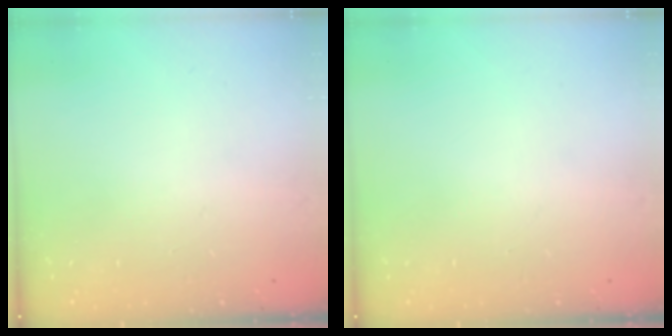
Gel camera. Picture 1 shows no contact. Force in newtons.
{"total": 0.0}